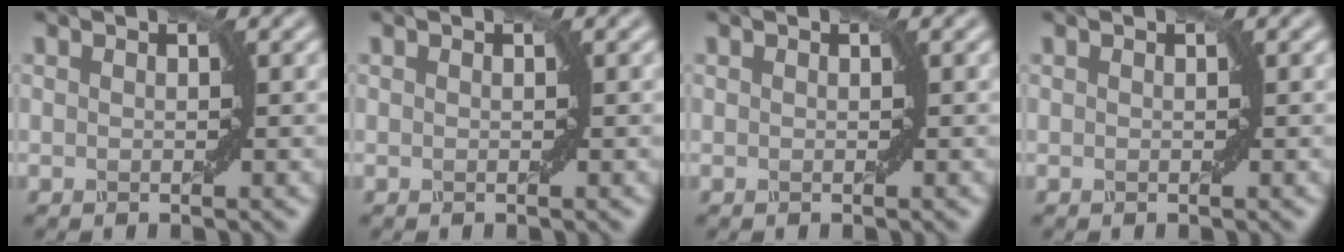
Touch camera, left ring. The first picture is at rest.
{"total": 0.0}
{"total": 0.0}
{"total": 0.0}